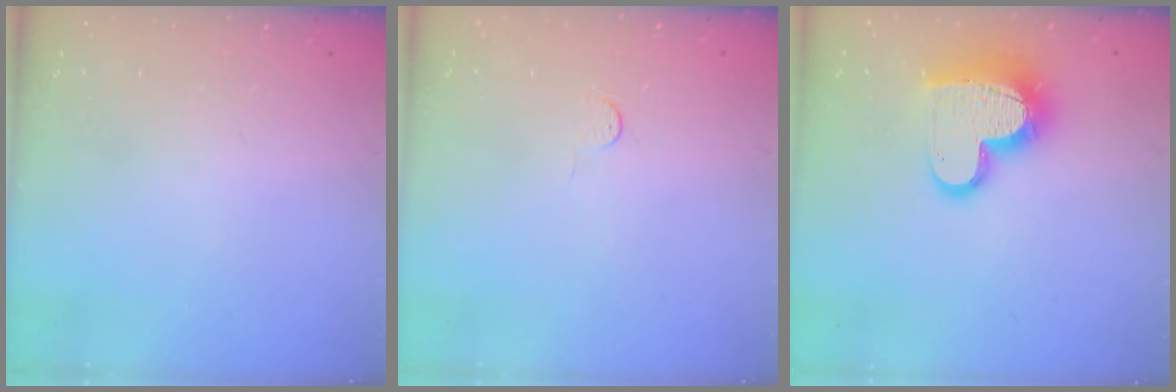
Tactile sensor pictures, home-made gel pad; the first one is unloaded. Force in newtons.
{"total": 3.4, "press": 3.4, "slide": 0.3}
{"total": 16.5, "press": 16.5, "slide": 0.5}